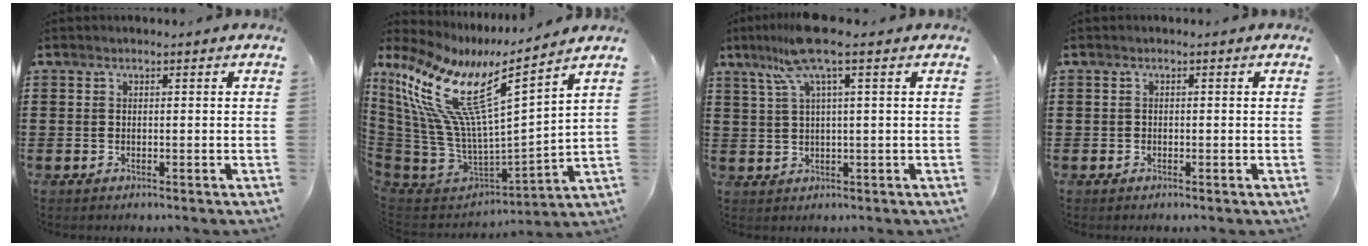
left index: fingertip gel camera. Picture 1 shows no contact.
{"total": 13.3, "force": [7.5, 3.0, 10.6], "torque": [-0.250, -0.059, 0.116]}
{"total": 7.2, "force": [3.5, 0.4, 6.3], "torque": [-0.145, -0.002, 0.057]}
{"total": 0.6, "force": [-0.3, 0.4, 0.0], "torque": [-0.003, 0.002, -0.008]}